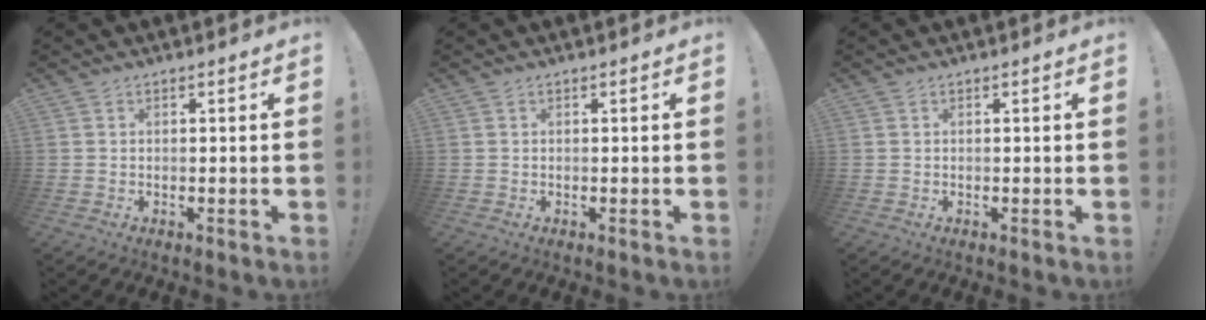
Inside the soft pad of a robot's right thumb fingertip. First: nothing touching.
{"total": 0.0}
{"total": 0.0}